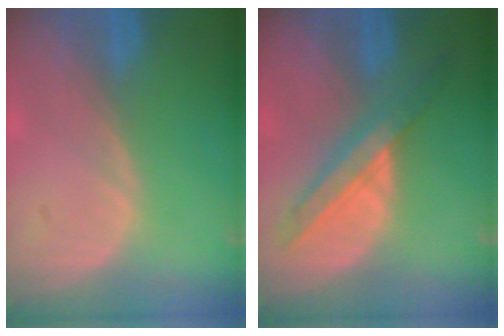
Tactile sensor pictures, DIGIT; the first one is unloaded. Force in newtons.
{"total": 6.4, "press": 6.4, "slide": 0.7}